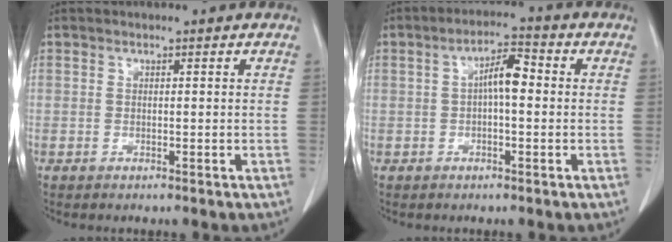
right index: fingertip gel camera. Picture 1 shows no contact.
{"total": 5.0, "force": [0.2, 1.4, 4.8], "torque": [-0.083, 0.019, 0.000]}